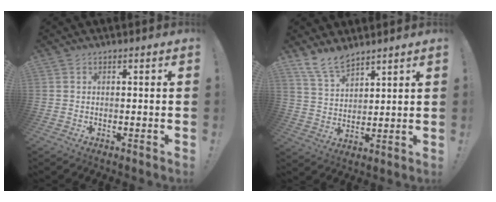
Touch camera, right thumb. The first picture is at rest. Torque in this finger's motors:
{"motor_torque": [-0.08, 0.26, 0.15, 0.07, 0.00]}